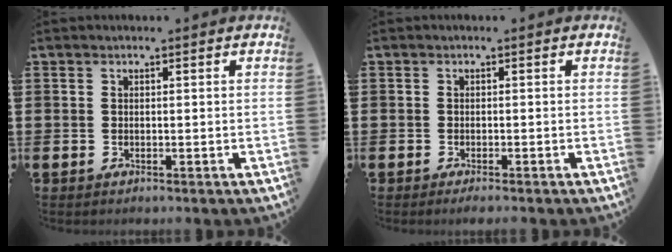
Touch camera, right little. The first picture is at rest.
{"total": 0.8, "force": [-0.6, 0.0, 0.4], "torque": [-0.007, -0.003, -0.012]}